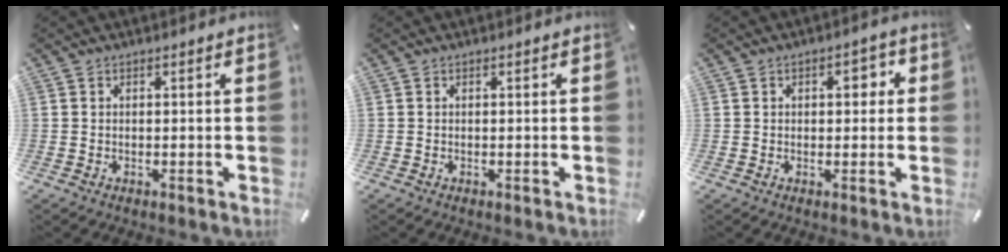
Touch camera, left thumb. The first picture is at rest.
{"total": 0.0}
{"total": 3.5, "force": [0.4, 2.4, 2.5], "torque": [-0.021, -0.001, -0.005]}